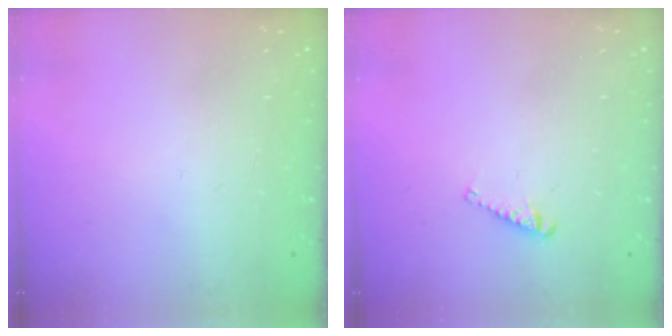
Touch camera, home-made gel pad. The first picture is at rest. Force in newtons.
{"total": 3.3, "press": 3.3, "slide": 0.1}